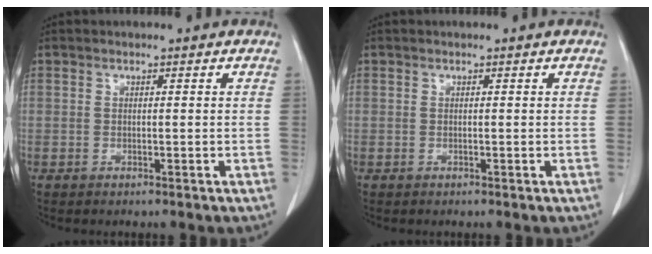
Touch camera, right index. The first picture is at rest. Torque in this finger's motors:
{"motor_torque": [0.00, 0.00, 0.00, 0.00]}